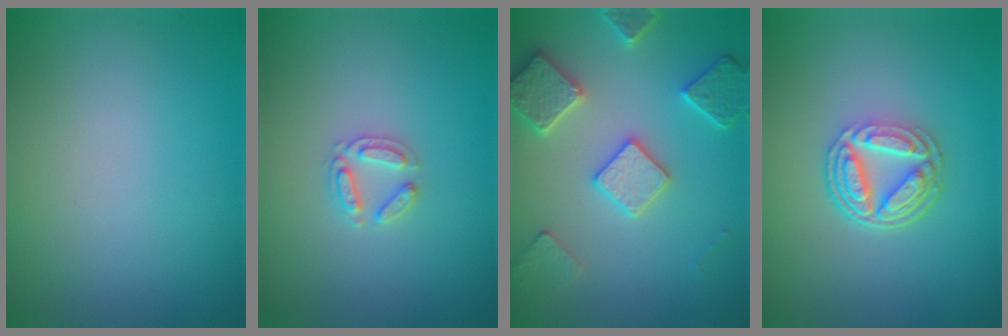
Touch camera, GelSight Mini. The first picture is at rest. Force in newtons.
{"total": 1.9, "press": 1.9, "slide": 0.3}
{"total": 4.2, "press": 4.1, "slide": 1.1}
{"total": 5.2, "press": 3.8, "slide": 3.6}